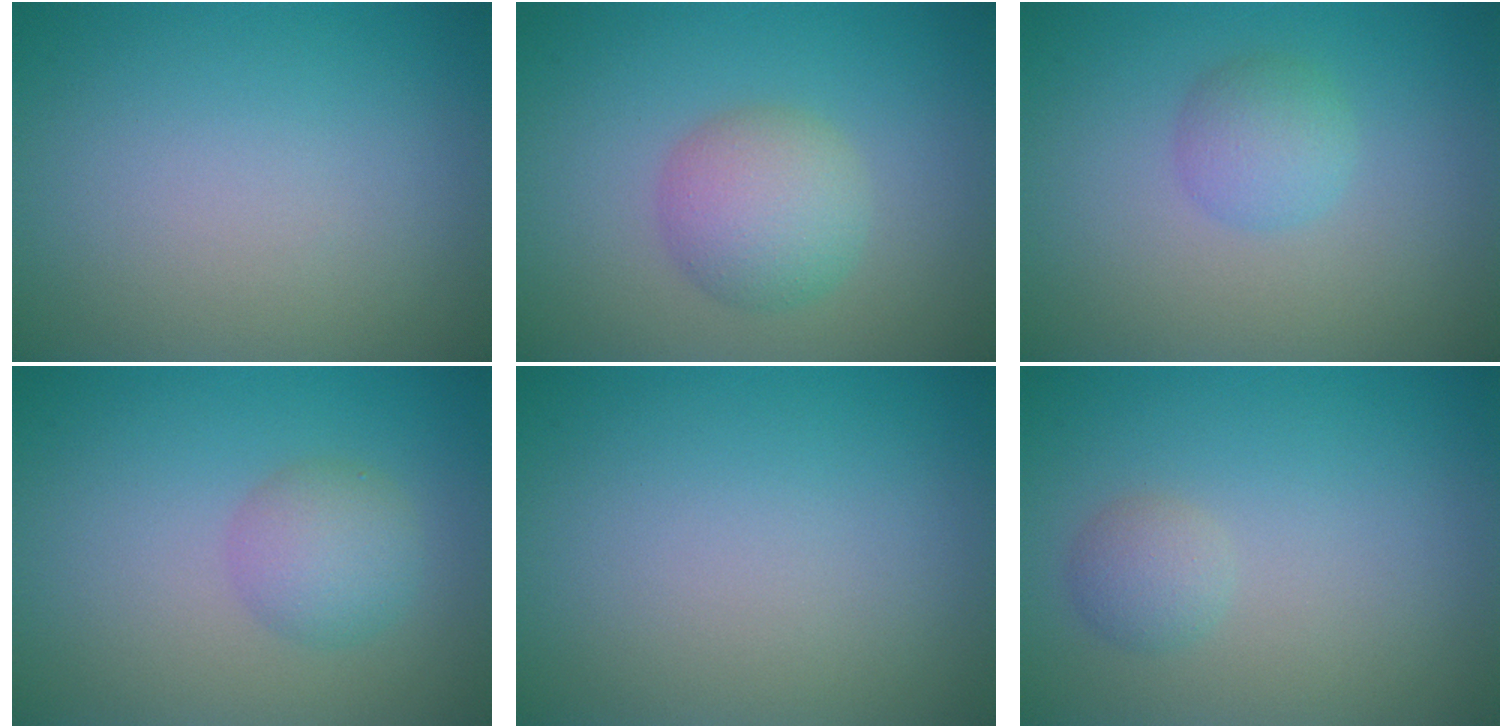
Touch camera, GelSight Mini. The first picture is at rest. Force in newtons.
{"total": 4.0, "press": 4.0, "slide": 0.2}
{"total": 2.1, "press": 2.1, "slide": 0.1}
{"total": 2.9, "press": 2.9, "slide": 0.1}
{"total": 0.0}
{"total": 1.5, "press": 1.5, "slide": 0.0}